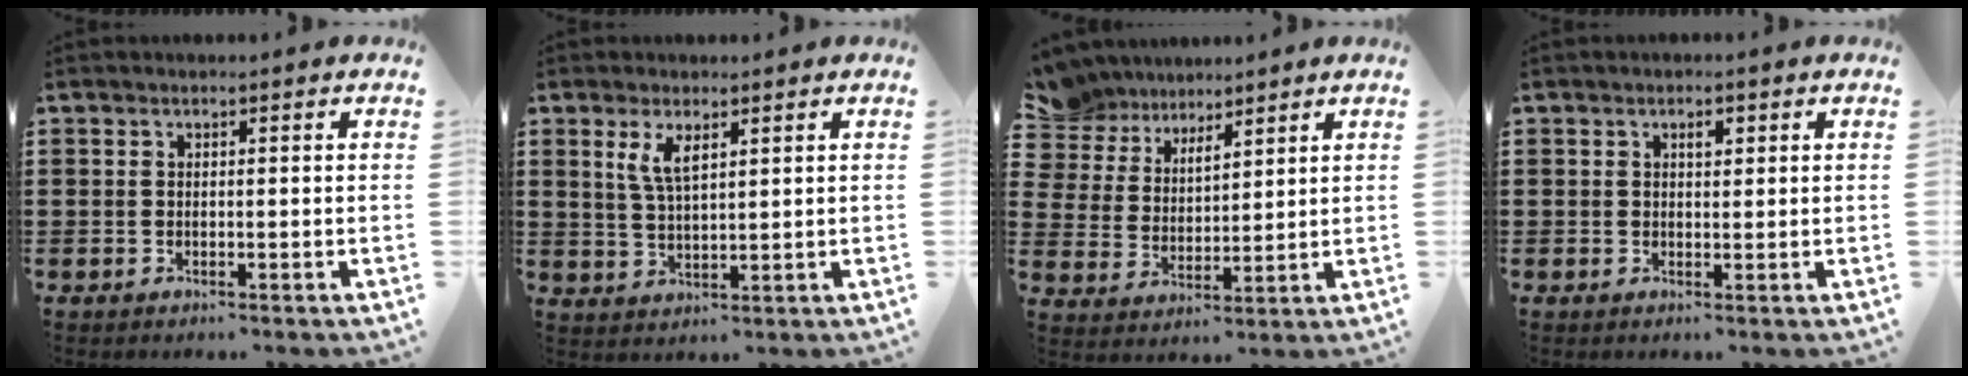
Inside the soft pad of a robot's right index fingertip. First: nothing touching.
{"total": 4.2, "force": [2.0, 1.5, 3.3], "torque": [-0.073, 0.005, 0.034]}
{"total": 6.5, "force": [6.0, 2.5, 0.0], "torque": [-0.034, -0.020, 0.115]}
{"total": 1.4, "force": [0.6, 0.7, 1.1], "torque": [-0.014, 0.004, 0.009]}